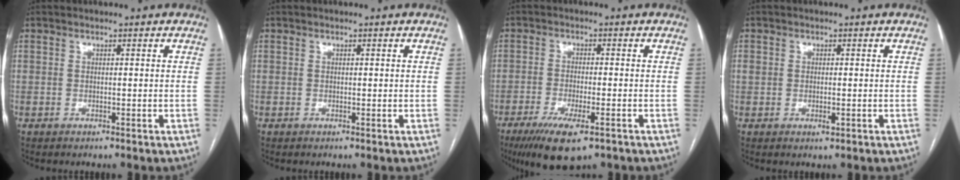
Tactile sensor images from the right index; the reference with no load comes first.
{"total": 0.0}
{"total": 9.5, "force": [-5.9, 2.2, 7.1], "torque": [-0.124, -0.022, -0.093]}
{"total": 1.9, "force": [-0.2, 1.0, 1.6], "torque": [-0.025, 0.003, 0.003]}